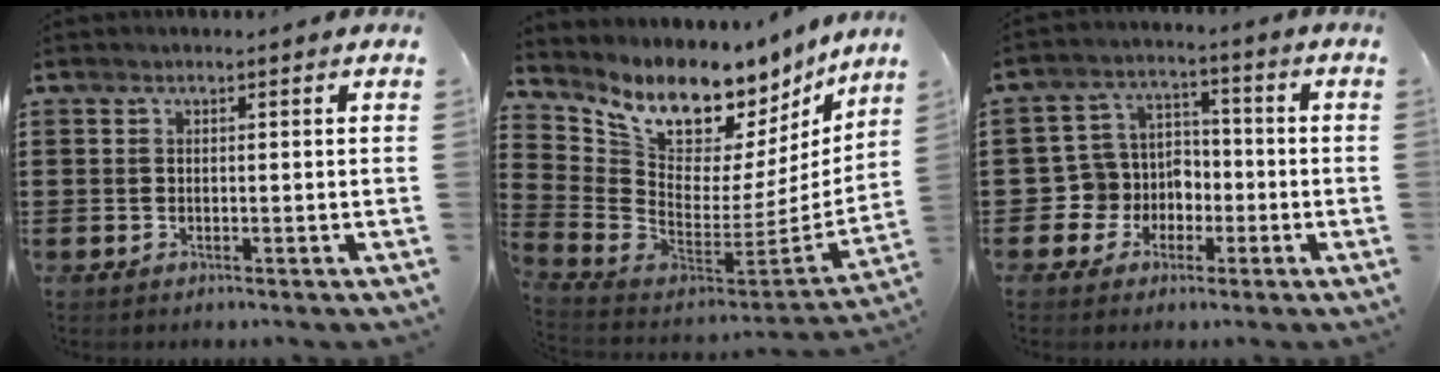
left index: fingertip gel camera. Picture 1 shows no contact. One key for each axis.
{"total": 9.1, "fx": 7.4, "fy": 3.6, "fz": 3.9, "tx": -0.105, "ty": -0.078, "tz": 0.127}
{"total": 6.3, "fx": -1.5, "fy": 6.1, "fz": 1.0, "tx": -0.060, "ty": 0.001, "tz": -0.031}